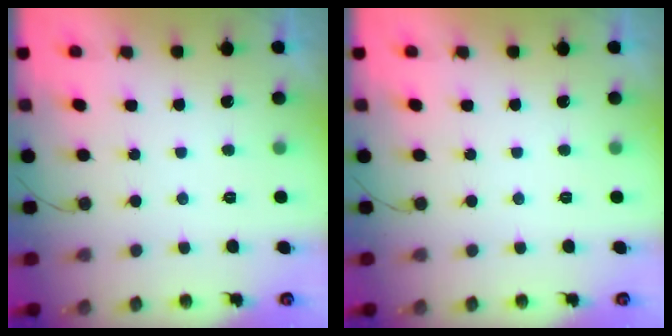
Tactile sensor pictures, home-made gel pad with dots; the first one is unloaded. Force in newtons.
{"total": 0.0}